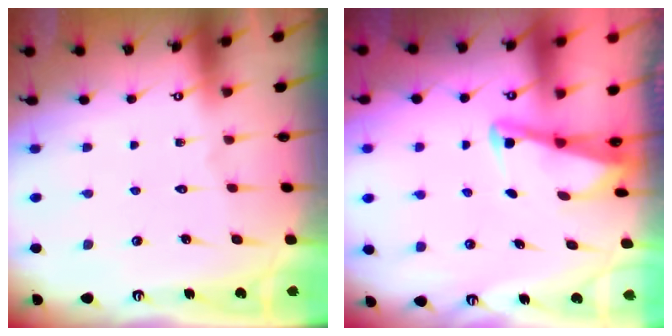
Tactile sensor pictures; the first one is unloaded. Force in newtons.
{"total": 3.0, "press": 3.0, "slide": 0.3}